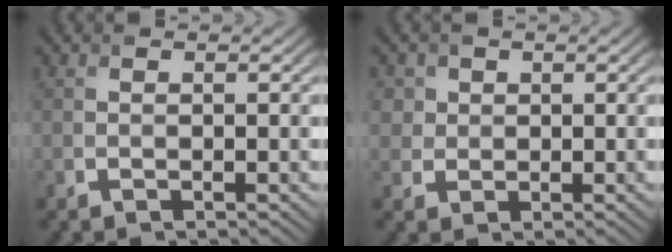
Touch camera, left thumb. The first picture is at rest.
{"total": 3.5, "force": [1.4, 3.1, 0.9], "torque": [-0.041, -0.005, 0.034]}